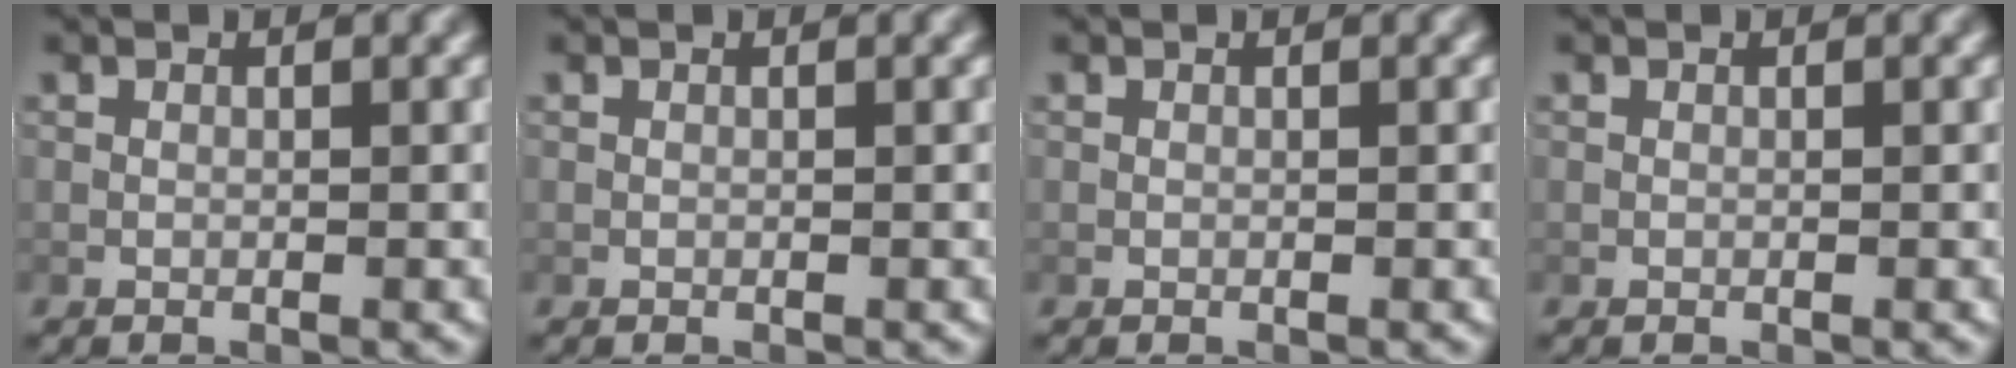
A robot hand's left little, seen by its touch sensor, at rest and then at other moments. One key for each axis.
{"total": 0.0}
{"total": 0.0}
{"total": 0.0}